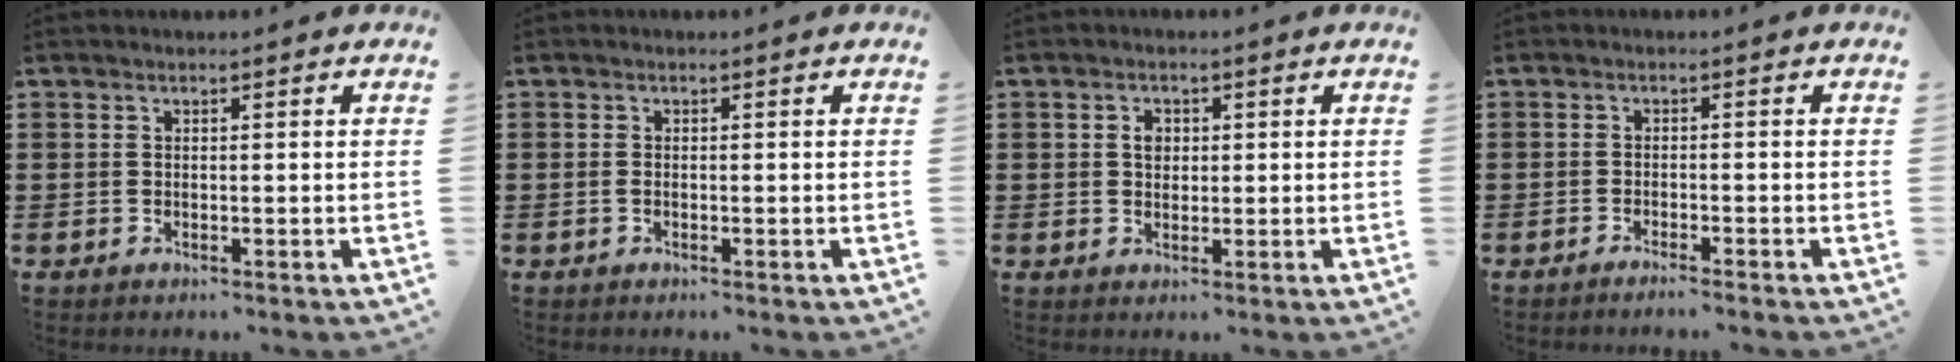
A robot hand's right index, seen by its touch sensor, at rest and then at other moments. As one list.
[{"total": 0.6, "force": [-0.2, 0.2, 0.5], "torque": [-0.012, -0.003, -0.003]}, {"total": 2.1, "force": [0.4, 1.6, 1.3], "torque": [-0.030, 0.010, 0.007]}, {"total": 1.5, "force": [-1.5, -0.4, 0.3], "torque": [-0.005, -0.001, -0.028]}]